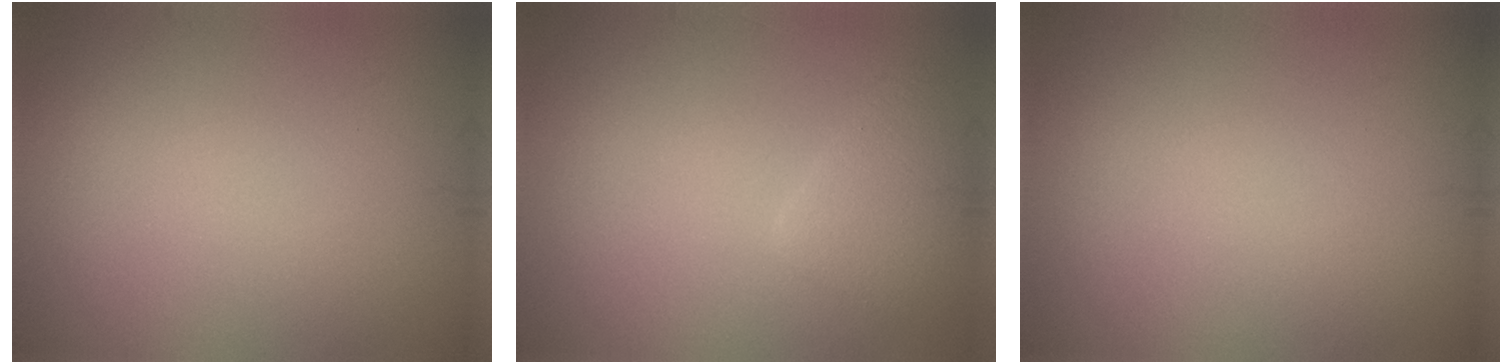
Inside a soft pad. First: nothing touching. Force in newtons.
{"total": 2.4, "press": 2.4, "slide": 0.2}
{"total": 0.0}